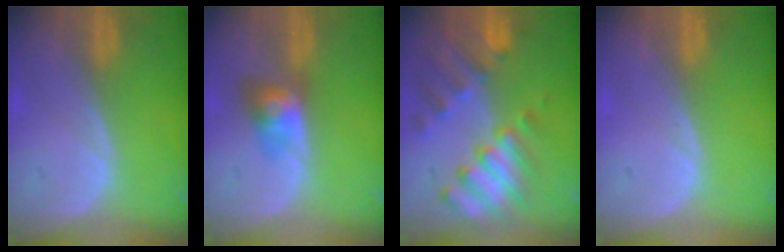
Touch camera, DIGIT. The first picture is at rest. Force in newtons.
{"total": 4.0, "press": 4.0, "slide": 0.2}
{"total": 10.2, "press": 8.9, "slide": 5.1}
{"total": 0.0}